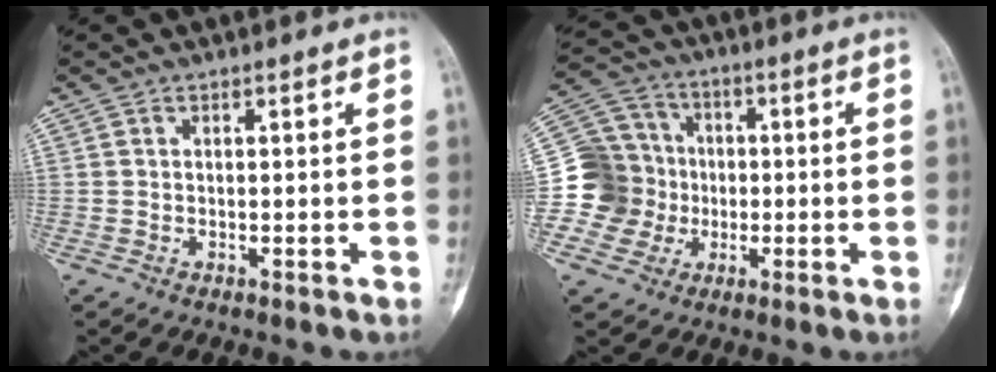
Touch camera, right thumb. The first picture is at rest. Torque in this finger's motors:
{"motor_torque": [0.84, 0.56, 0.23, -0.52, -0.02]}